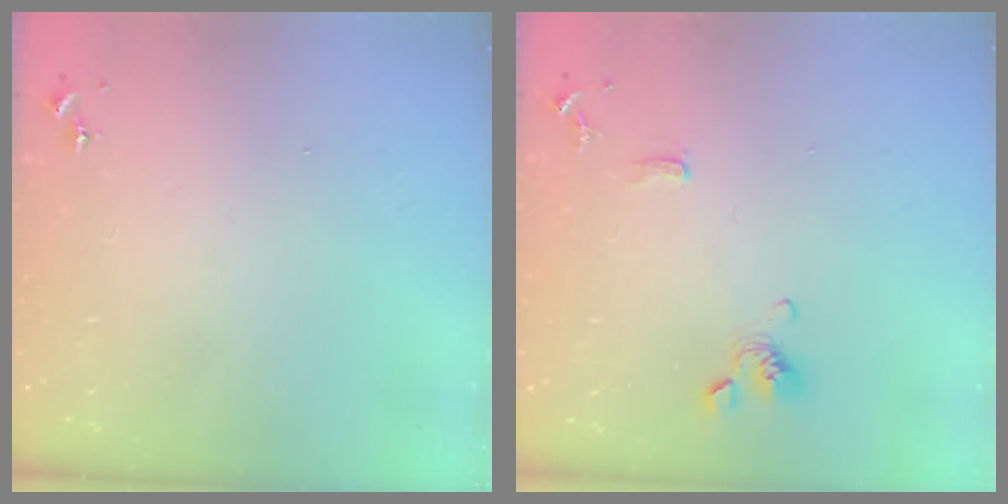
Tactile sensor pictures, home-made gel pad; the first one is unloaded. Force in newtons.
{"total": 10.8, "press": 10.6, "slide": 2.0}